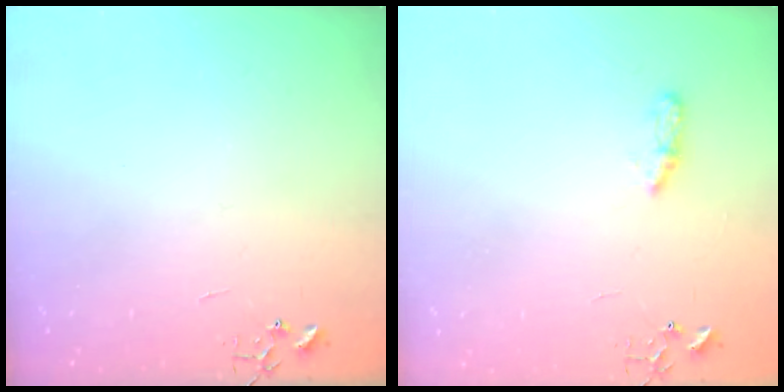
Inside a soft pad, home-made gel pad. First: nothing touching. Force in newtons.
{"total": 4.9, "press": 4.8, "slide": 0.6}